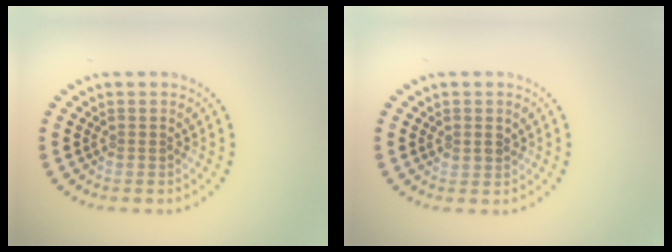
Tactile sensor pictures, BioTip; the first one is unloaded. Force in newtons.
{"total": 0.8, "press": 0.7, "slide": 0.3}